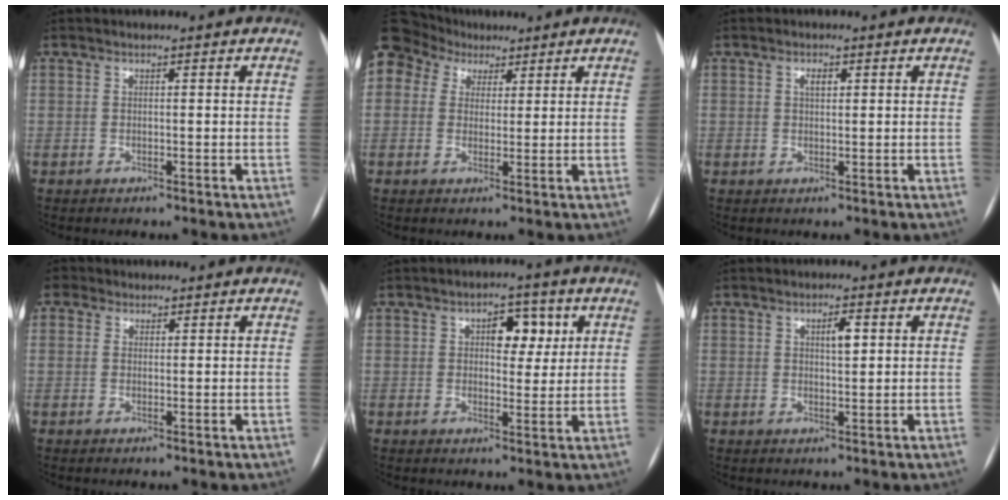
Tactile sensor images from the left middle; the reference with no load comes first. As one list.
[{"total": 11.1, "force": [6.5, 8.4, 3.1], "torque": [-0.092, 0.060, 0.124]}, {"total": 1.6, "force": [0.6, 0.7, 1.3], "torque": [-0.023, 0.003, 0.010]}, {"total": 1.3, "force": [0.6, 1.1, -0.3], "torque": [0.012, 0.006, 0.007]}, {"total": 5.6, "force": [2.1, 3.1, 4.2], "torque": [-0.054, 0.015, 0.030]}, {"total": 2.7, "force": [1.0, 0.8, 2.5], "torque": [-0.040, 0.002, 0.015]}]